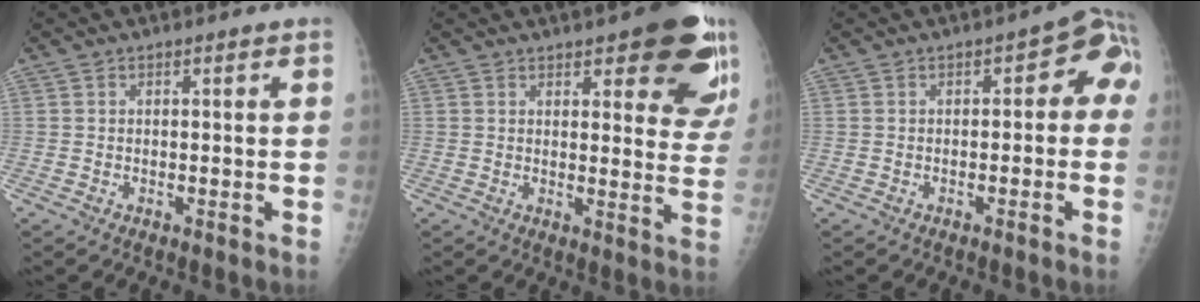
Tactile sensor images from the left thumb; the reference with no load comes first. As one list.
[{"total": 14.7, "force": [8.4, 5.0, 11.0], "torque": [-0.089, -0.043, 0.094]}, {"total": 5.9, "force": [-1.1, 3.5, 4.7], "torque": [-0.024, 0.039, -0.024]}]